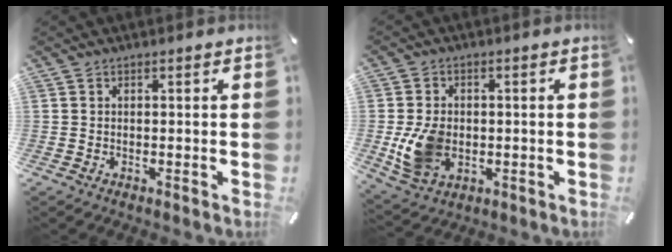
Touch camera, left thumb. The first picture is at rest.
{"total": 9.5, "force": [-1.3, 7.4, 5.9], "torque": [-0.122, 0.005, -0.021]}